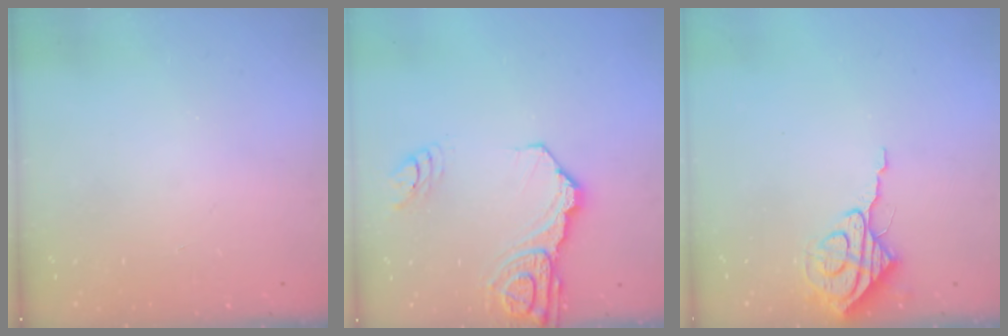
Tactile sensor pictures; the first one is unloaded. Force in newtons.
{"total": 13.5, "press": 13.4, "slide": 1.4}
{"total": 7.9, "press": 7.9, "slide": 0.6}